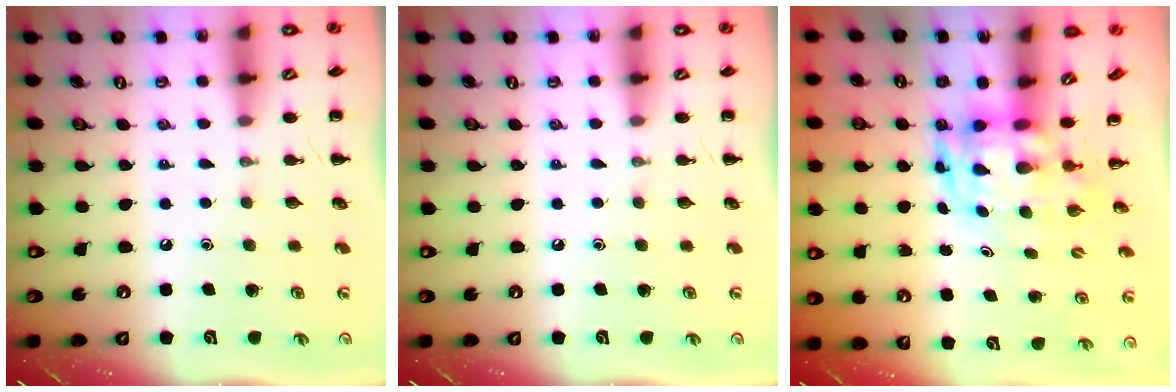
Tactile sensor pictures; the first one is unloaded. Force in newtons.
{"total": 0.0}
{"total": 3.2, "press": 3.1, "slide": 0.7}